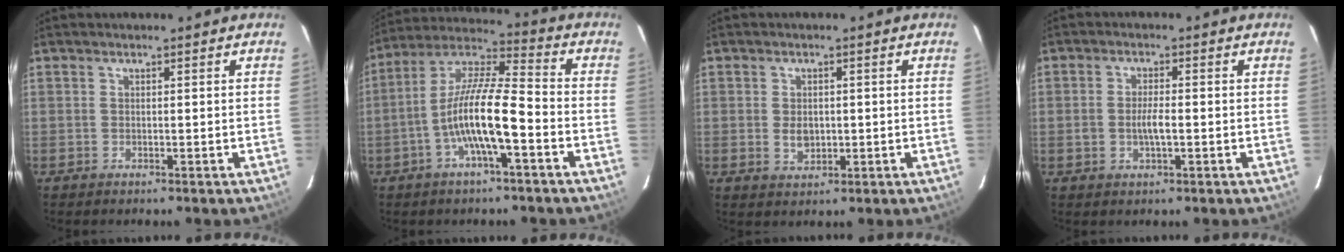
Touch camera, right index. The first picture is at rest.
{"total": 12.6, "force": [-4.5, 2.1, 11.6], "torque": [-0.228, 0.006, -0.089]}
{"total": 3.4, "force": [-0.3, 2.5, 2.3], "torque": [-0.040, -0.001, -0.002]}
{"total": 3.4, "force": [-0.7, 1.3, 3.1], "torque": [-0.061, 0.000, -0.011]}